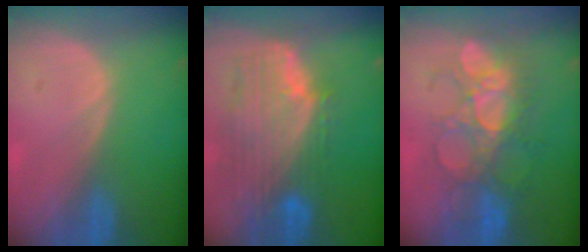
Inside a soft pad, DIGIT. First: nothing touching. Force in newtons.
{"total": 11.5, "press": 9.8, "slide": 6.0}
{"total": 8.7, "press": 8.5, "slide": 1.6}